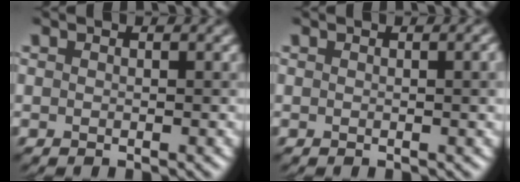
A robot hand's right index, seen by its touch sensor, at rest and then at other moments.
{"total": 2.2, "force": [0.2, 0.8, 2.1], "torque": [-0.010, 0.013, -0.003]}